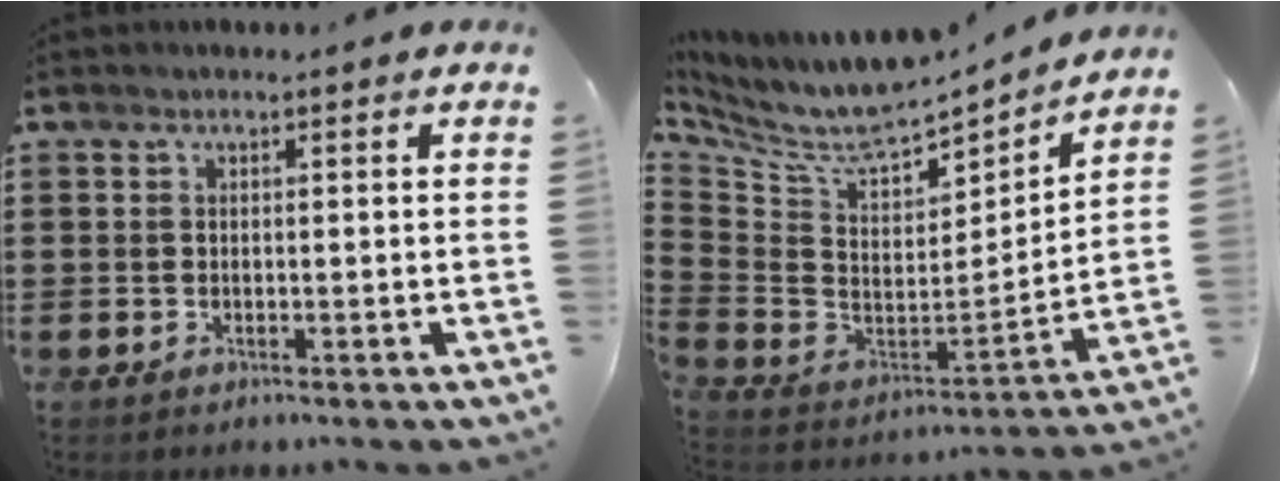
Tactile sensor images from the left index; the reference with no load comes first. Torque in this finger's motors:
{"motor_torque": [1.07, 1.07, 0.82, 0.13]}